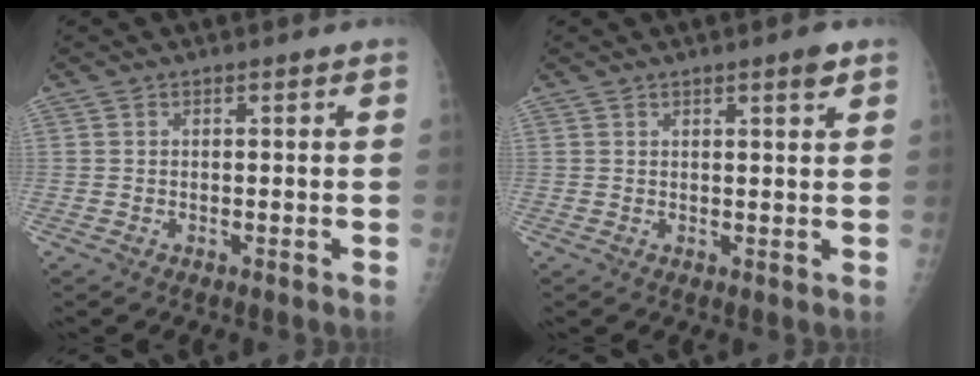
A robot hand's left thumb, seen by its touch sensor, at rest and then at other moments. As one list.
[{"total": 2.6, "force": [1.6, 0.3, 2.1], "torque": [-0.029, -0.009, 0.022]}]